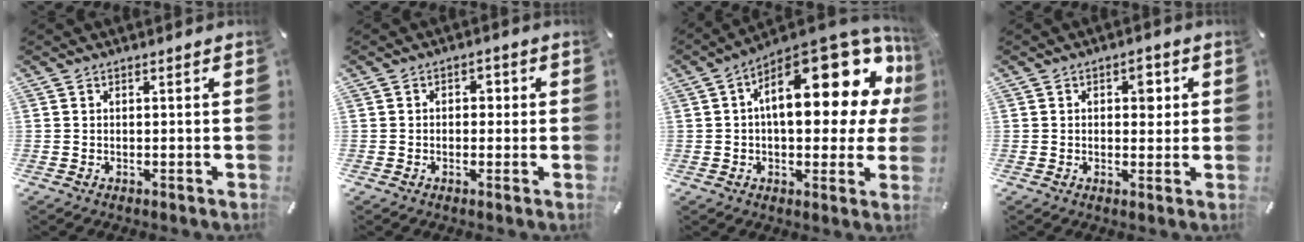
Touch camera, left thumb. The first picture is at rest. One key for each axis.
{"total": 2.2, "fx": -0.5, "fy": 1.7, "fz": 1.2, "tx": -0.017, "ty": 0.009, "tz": -0.016}
{"total": 23.0, "fx": 8.4, "fy": 10.6, "fz": 18.6, "tx": -0.243, "ty": -0.065, "tz": 0.140}
{"total": 4.1, "fx": 0.9, "fy": 2.7, "fz": 3.0, "tx": -0.023, "ty": -0.007, "tz": 0.004}